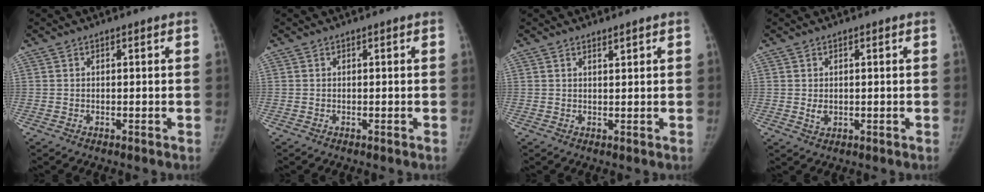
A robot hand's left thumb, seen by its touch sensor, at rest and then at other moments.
{"total": 0.0}
{"total": 0.8, "force": [0.7, 0.2, 0.3], "torque": [-0.003, -0.006, 0.011]}
{"total": 2.1, "force": [-0.1, 1.6, 1.4], "torque": [-0.016, -0.001, 0.003]}